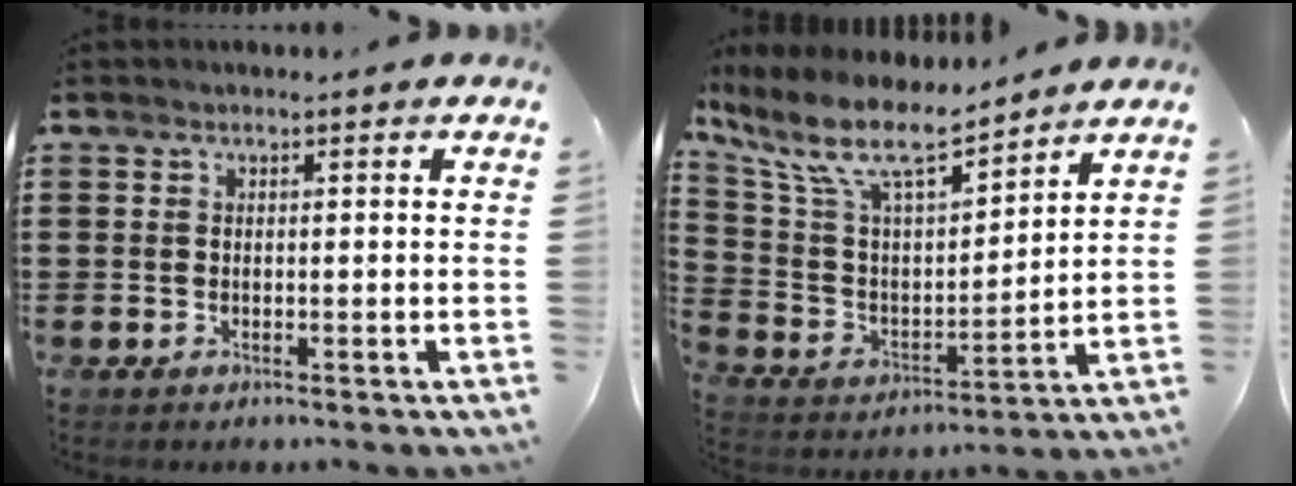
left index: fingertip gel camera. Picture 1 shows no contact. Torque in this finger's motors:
{"motor_torque": [0.46, -0.51, 1.05, 0.21]}